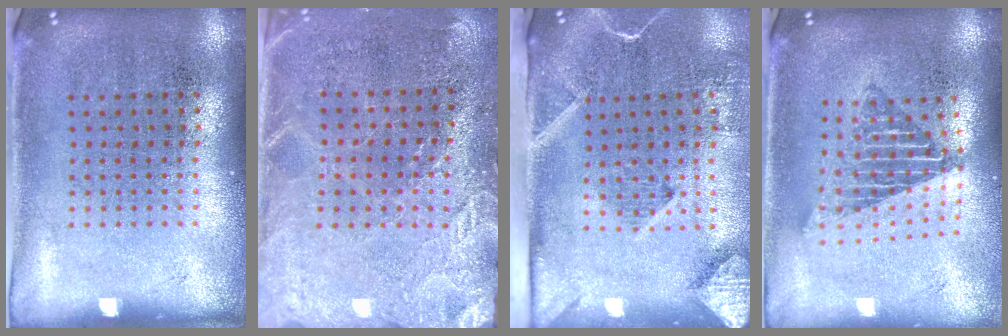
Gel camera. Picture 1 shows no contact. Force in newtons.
{"total": 2.9, "press": 2.7, "slide": 1.0}
{"total": 2.9, "press": 2.1, "slide": 2.0}
{"total": 1.6, "press": 1.4, "slide": 0.9}